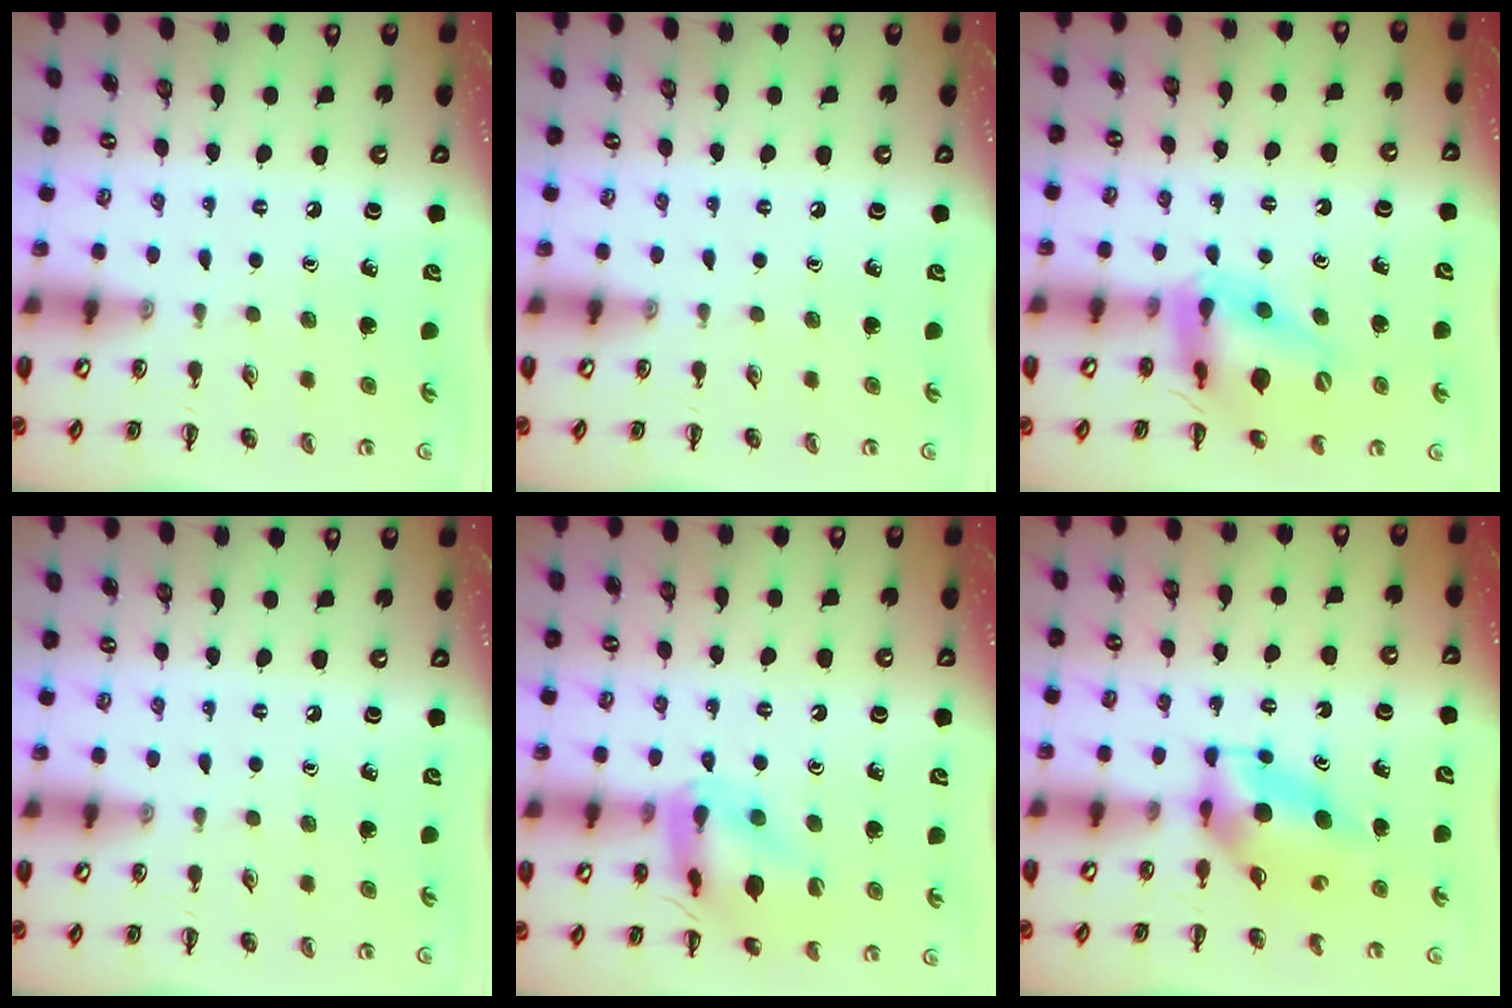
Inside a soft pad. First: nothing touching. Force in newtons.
{"total": 0.0}
{"total": 14.3, "press": 13.8, "slide": 4.0}
{"total": 0.0}
{"total": 14.6, "press": 14.5, "slide": 1.6}
{"total": 5.3, "press": 5.2, "slide": 1.1}